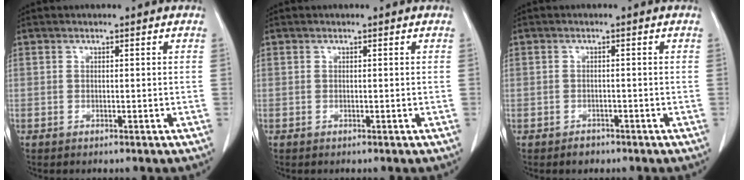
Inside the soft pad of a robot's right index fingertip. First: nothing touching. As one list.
[{"total": 0.0}, {"total": 1.7, "force": [-1.1, 1.2, 0.1], "torque": [-0.005, 0.003, -0.018]}]